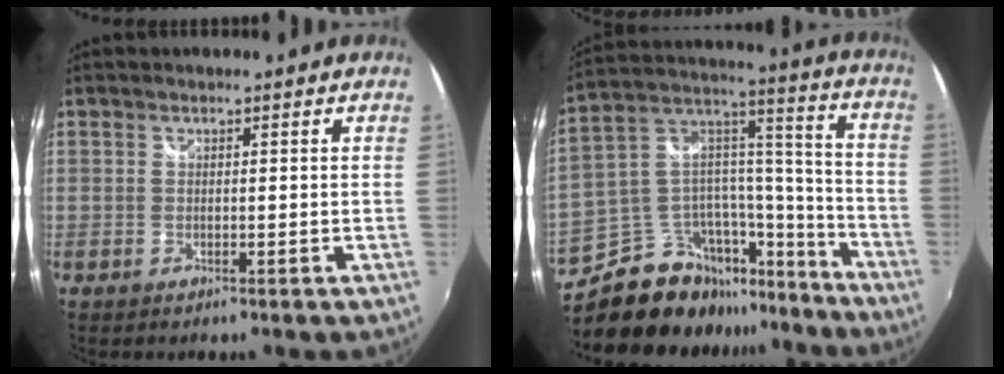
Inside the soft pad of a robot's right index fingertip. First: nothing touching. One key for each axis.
{"total": 19.4, "fx": -15.8, "fy": 9.6, "fz": 6.2, "tx": -0.113, "ty": 0.081, "tz": -0.243}